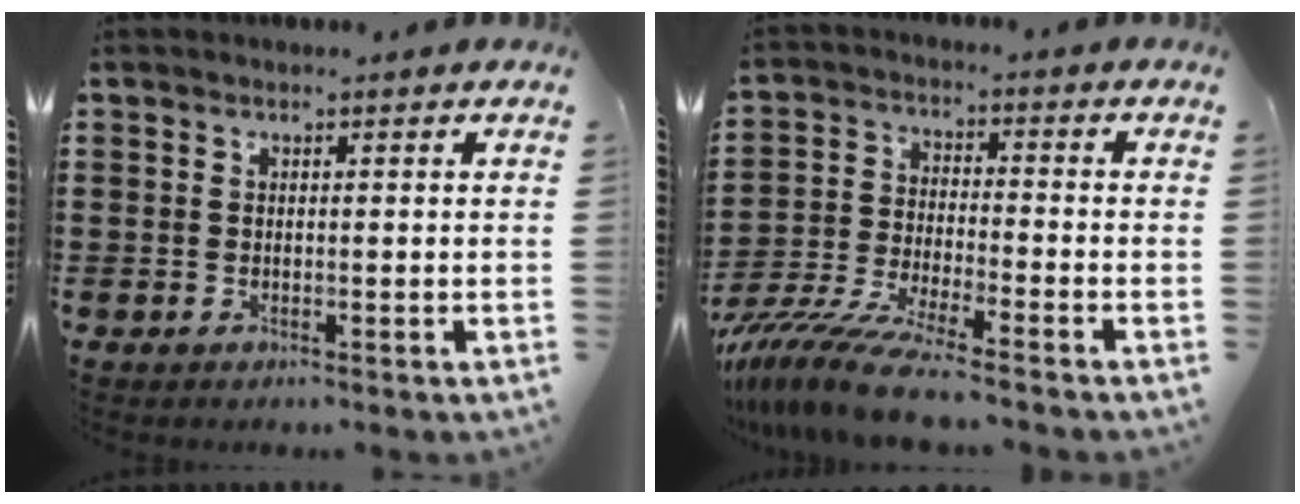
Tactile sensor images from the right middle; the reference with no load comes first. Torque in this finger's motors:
{"motor_torque": [1.56, -0.58, 1.02, 0.21]}